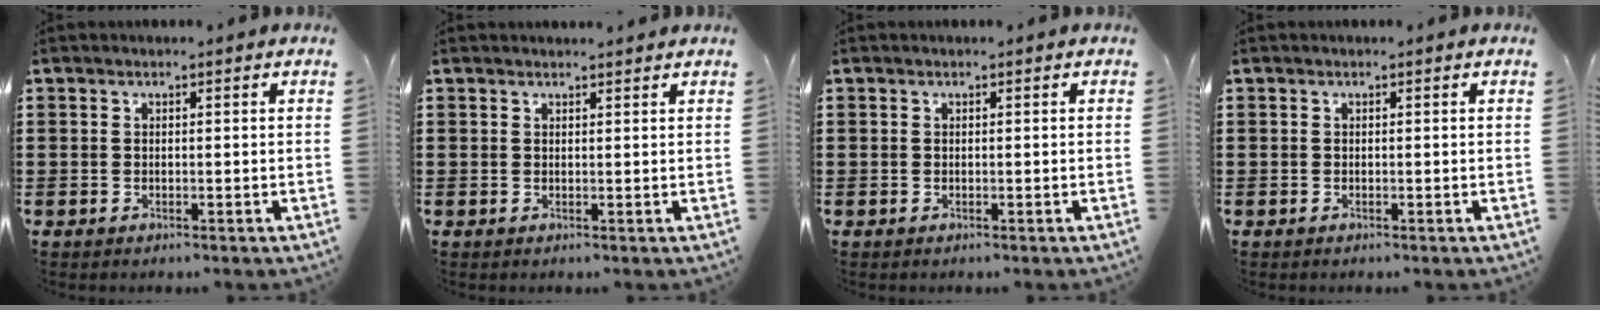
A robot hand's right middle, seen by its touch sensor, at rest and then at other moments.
{"total": 0.8, "force": [0.8, 0.0, 0.1], "torque": [0.003, -0.005, 0.014]}
{"total": 0.0}
{"total": 0.0}